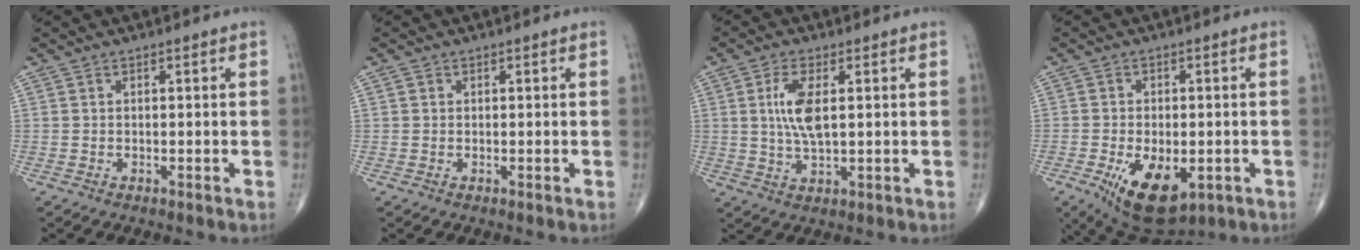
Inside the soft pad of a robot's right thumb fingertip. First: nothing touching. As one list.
[{"total": 0.6, "force": [0.2, 0.5, 0.1], "torque": [0.000, 0.001, 0.002]}, {"total": 7.0, "force": [1.3, 2.7, 6.3], "torque": [-0.132, -0.006, 0.028]}, {"total": 12.5, "force": [-4.4, 6.6, 9.6], "torque": [-0.148, -0.003, -0.052]}]